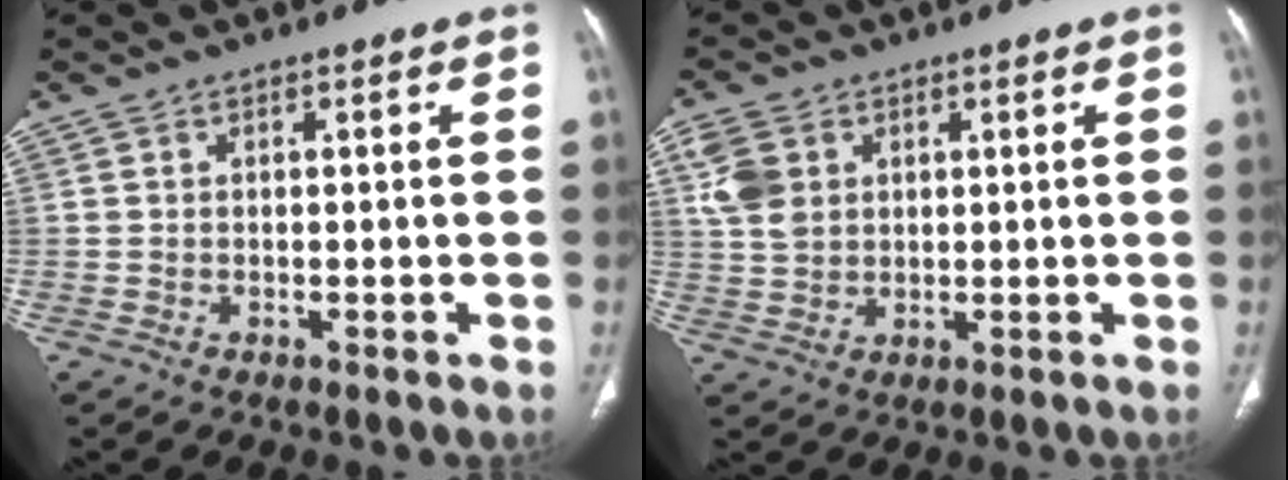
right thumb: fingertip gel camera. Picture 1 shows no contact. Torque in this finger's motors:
{"motor_torque": [1.29, 1.15, 1.01, 0.55, 0.34]}